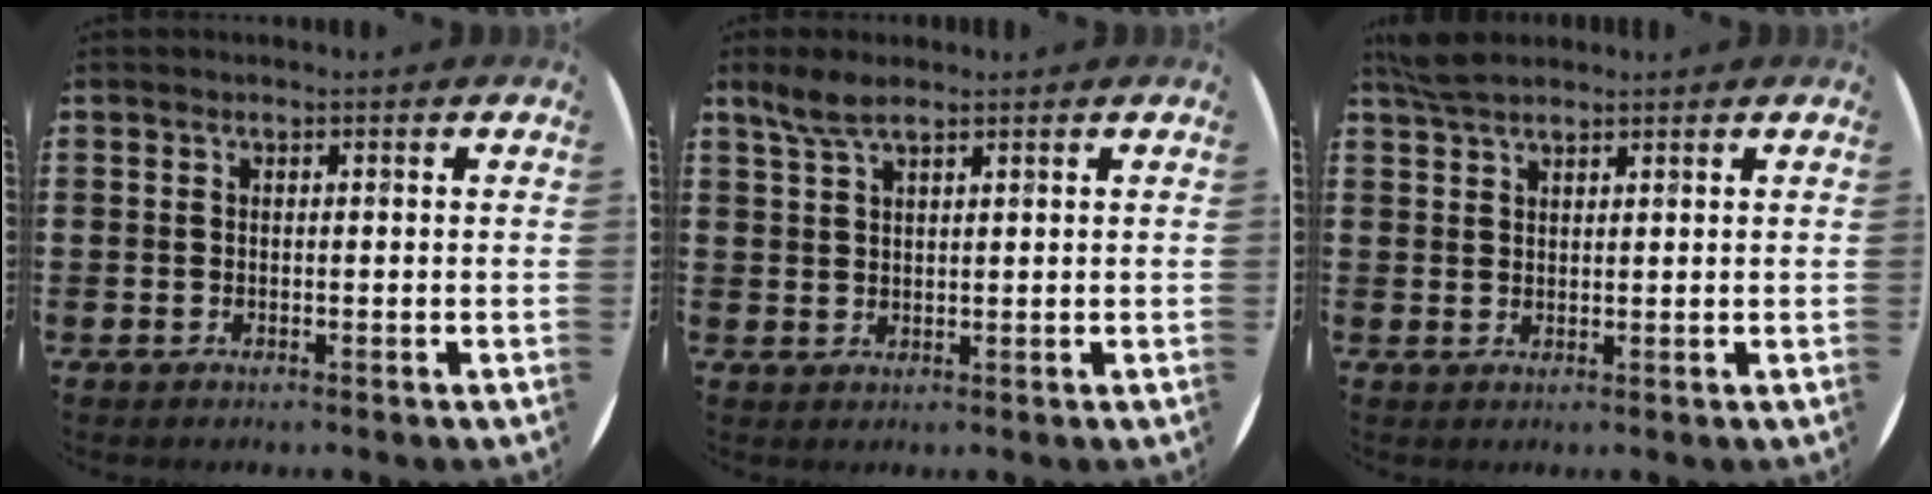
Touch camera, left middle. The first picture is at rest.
{"total": 3.7, "force": [2.8, 1.0, 2.2], "torque": [-0.049, 0.004, 0.051]}
{"total": 3.4, "force": [3.0, 0.9, 1.5], "torque": [-0.036, 0.005, 0.057]}